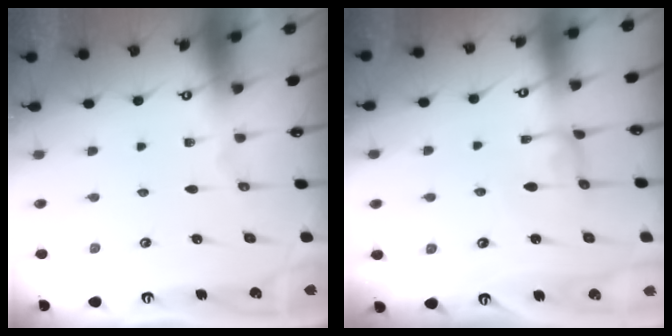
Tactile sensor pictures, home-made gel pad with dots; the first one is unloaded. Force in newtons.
{"total": 1.3, "press": 1.2, "slide": 0.3}